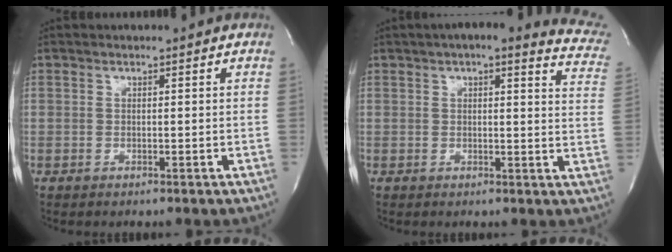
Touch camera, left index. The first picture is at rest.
{"total": 15.9, "force": [13.4, 3.5, 7.8], "torque": [-0.083, -0.012, 0.130]}